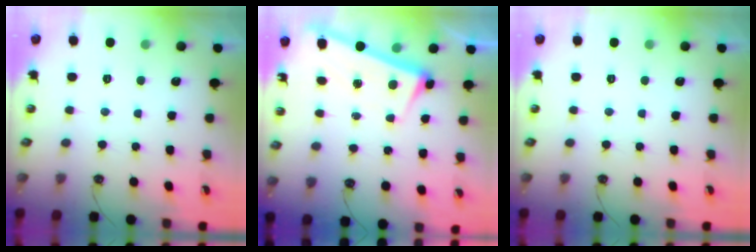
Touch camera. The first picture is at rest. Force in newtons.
{"total": 2.7, "press": 2.6, "slide": 0.7}
{"total": 0.0}